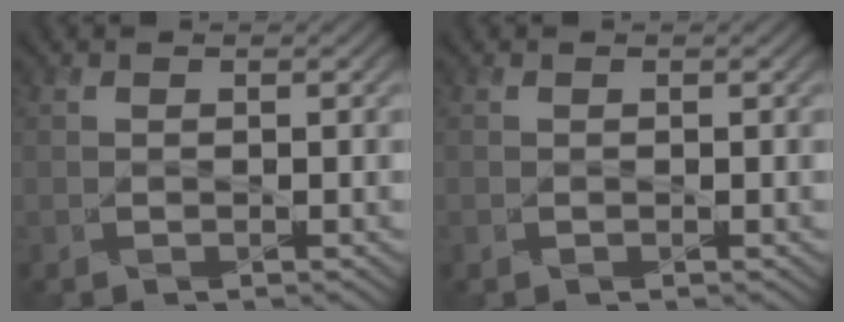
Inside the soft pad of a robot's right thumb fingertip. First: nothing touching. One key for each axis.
{"total": 0.0}